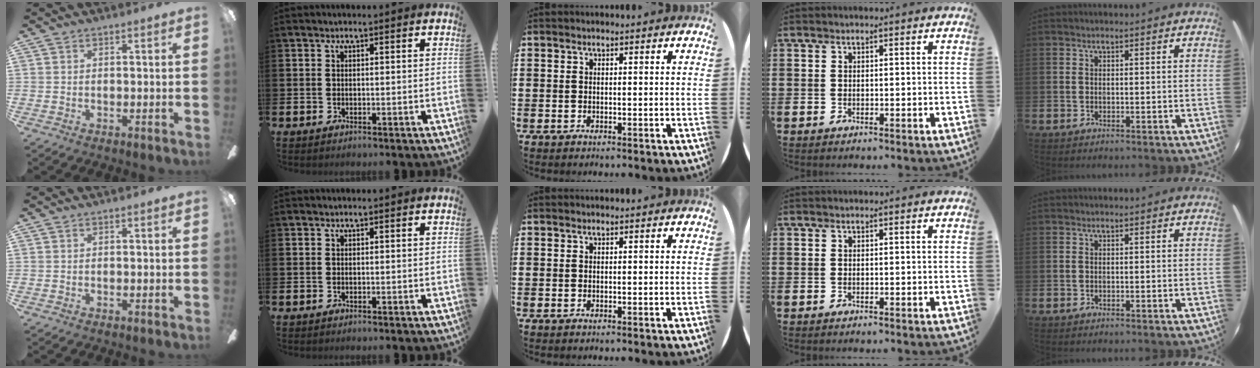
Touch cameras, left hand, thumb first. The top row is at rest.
{}